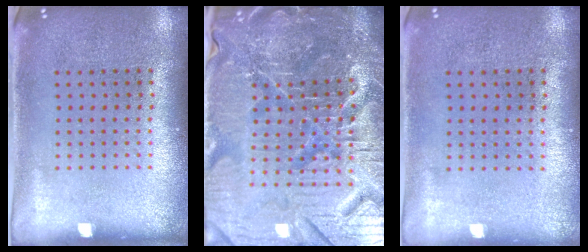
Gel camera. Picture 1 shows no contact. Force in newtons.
{"total": 6.6, "press": 6.0, "slide": 2.8}
{"total": 0.0}